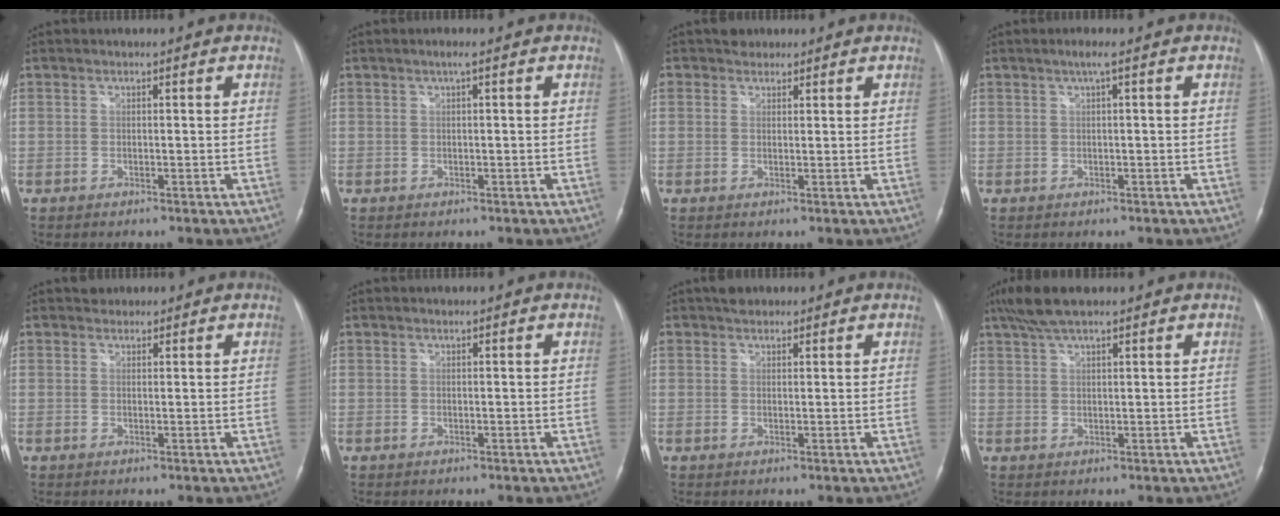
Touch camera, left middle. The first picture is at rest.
{"total": 0.9, "force": [0.4, -0.1, 0.8], "torque": [-0.016, 0.003, 0.004]}
{"total": 1.9, "force": [1.4, 1.3, 0.0], "torque": [0.001, 0.009, 0.020]}
{"total": 1.5, "force": [0.6, -0.2, 1.3], "torque": [-0.028, 0.006, 0.010]}
{"total": 1.2, "force": [1.0, 0.6, -0.2], "torque": [0.003, 0.006, 0.013]}
{"total": 0.0}
{"total": 2.3, "force": [1.9, 1.2, 0.5], "torque": [-0.014, 0.015, 0.030]}
{"total": 5.9, "force": [4.6, 1.0, 3.6], "torque": [-0.076, 0.025, 0.085]}